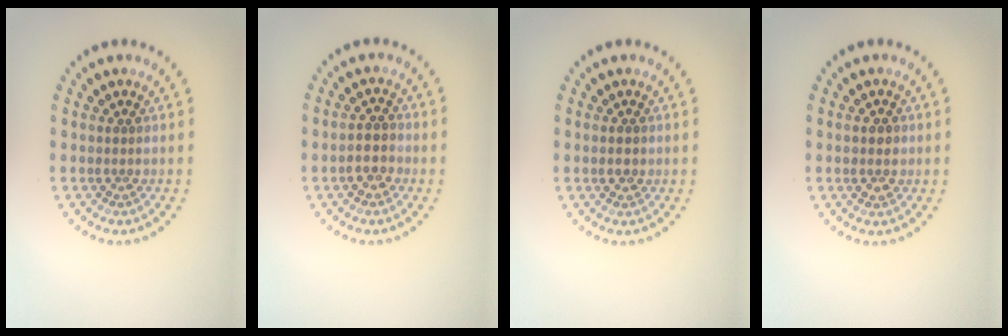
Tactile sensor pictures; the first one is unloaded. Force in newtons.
{"total": 2.4, "press": 2.3, "slide": 0.8}
{"total": 1.8, "press": 1.8, "slide": 0.1}
{"total": 1.2, "press": 1.2, "slide": 0.2}